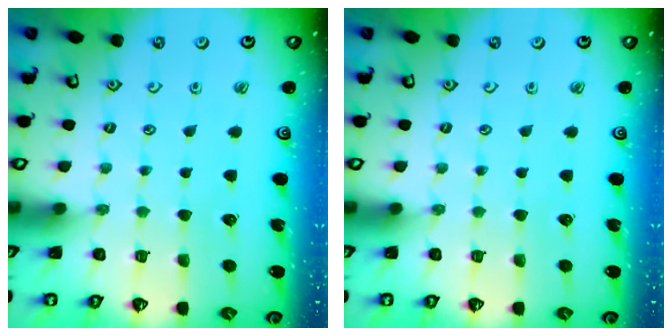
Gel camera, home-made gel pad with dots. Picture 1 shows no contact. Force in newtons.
{"total": 0.0}